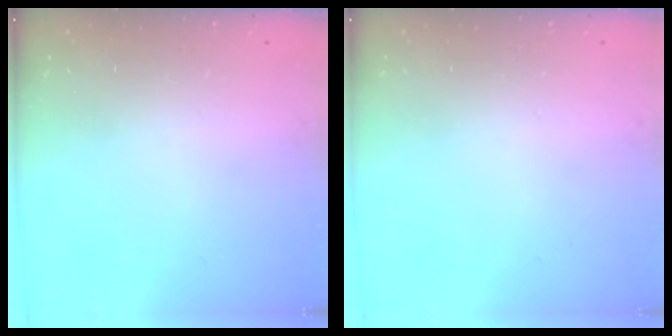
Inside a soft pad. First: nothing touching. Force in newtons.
{"total": 0.0}